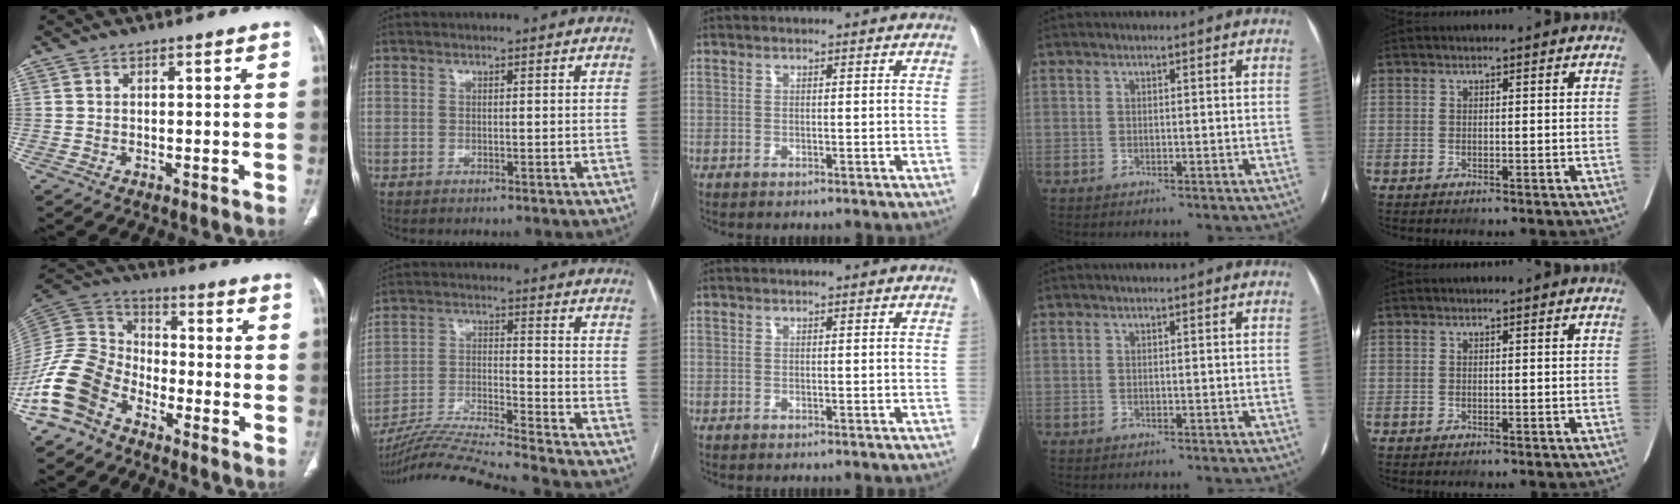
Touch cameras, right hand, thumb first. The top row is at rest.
{"thumb": {"total": 13.9, "force": [-8.6, 8.9, 6.3], "torque": [-0.124, 0.064, -0.182]}, "index": {"total": 17.3, "force": [-16.0, -2.2, 6.0], "torque": [-0.107, -0.017, -0.271]}}